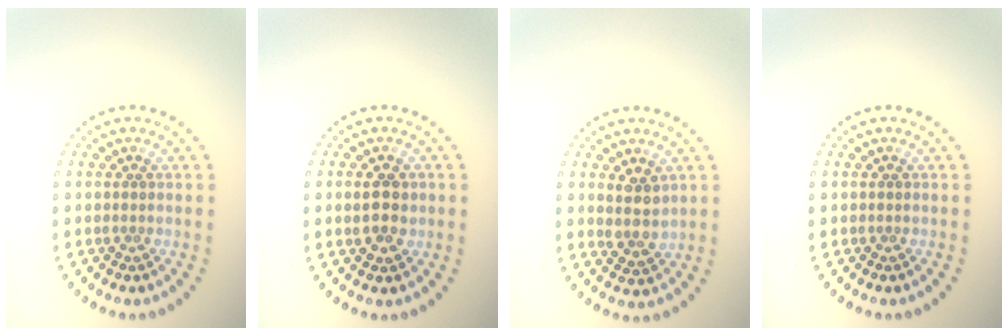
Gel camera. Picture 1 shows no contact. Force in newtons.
{"total": 2.7, "press": 2.7, "slide": 0.3}
{"total": 2.6, "press": 2.2, "slide": 1.4}
{"total": 0.0}